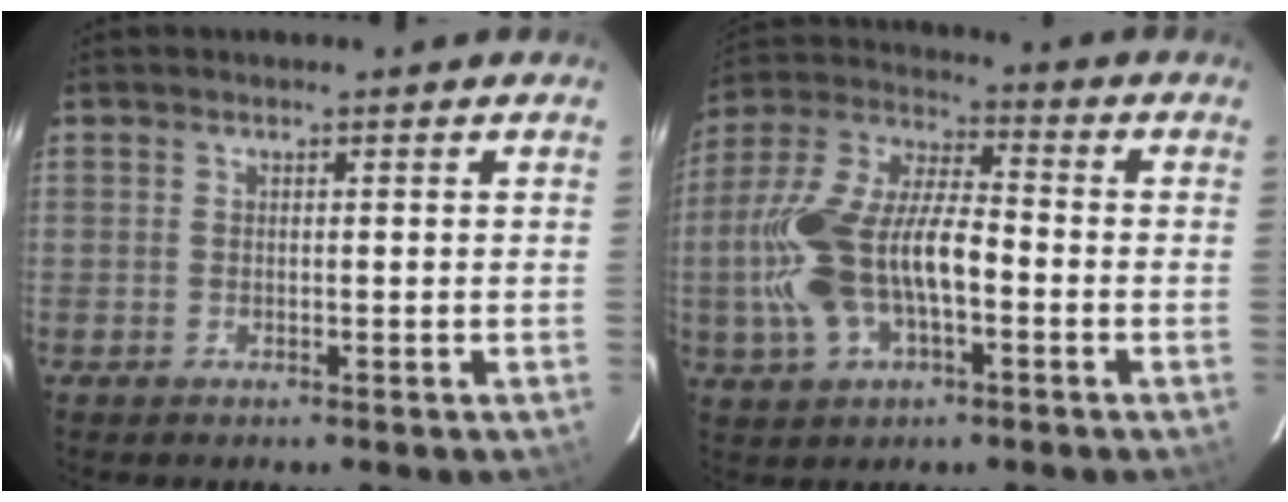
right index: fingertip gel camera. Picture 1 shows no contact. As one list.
[{"total": 17.2, "force": [-3.8, 8.3, 14.6], "torque": [-0.313, 0.008, -0.070]}]